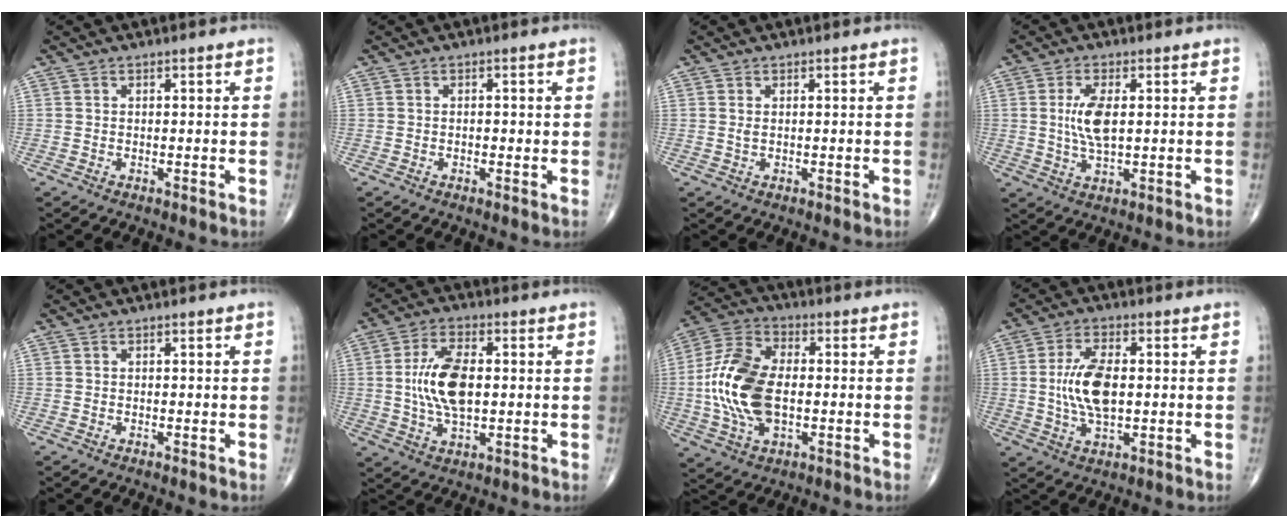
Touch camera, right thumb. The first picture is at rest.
{"total": 1.2, "force": [-0.1, 0.7, 1.0], "torque": [-0.011, 0.000, -0.004]}
{"total": 0.8, "force": [0.2, 0.3, 0.7], "torque": [-0.016, 0.000, 0.006]}
{"total": 6.7, "force": [0.8, 2.7, 6.0], "torque": [-0.124, -0.008, 0.016]}
{"total": 0.0}
{"total": 11.4, "force": [0.5, 5.6, 9.9], "torque": [-0.190, 0.002, 0.010]}
{"total": 16.5, "force": [-1.0, 9.4, 13.5], "torque": [-0.274, 0.018, -0.022]}
{"total": 10.0, "force": [0.2, 4.8, 8.8], "torque": [-0.173, -0.001, 0.006]}